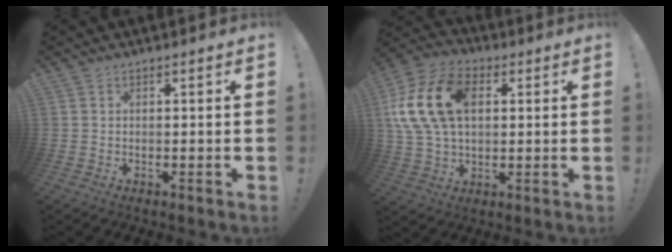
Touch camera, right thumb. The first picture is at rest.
{"total": 19.5, "force": [4.3, 13.1, 13.8], "torque": [-0.267, 0.002, 0.076]}